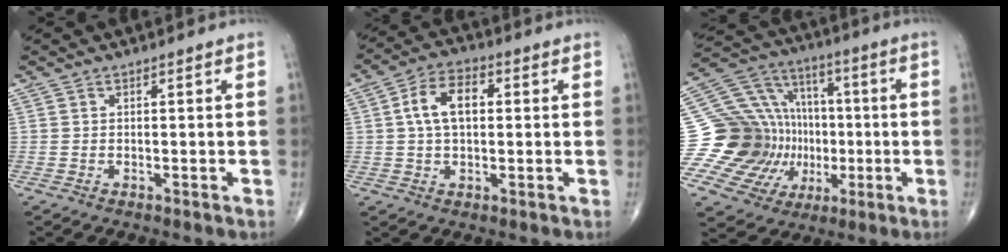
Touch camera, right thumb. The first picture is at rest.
{"total": 8.5, "force": [1.2, 5.0, 6.7], "torque": [-0.115, 0.016, 0.016]}
{"total": 21.6, "force": [-2.3, 18.9, 10.2], "torque": [-0.139, 0.064, -0.025]}